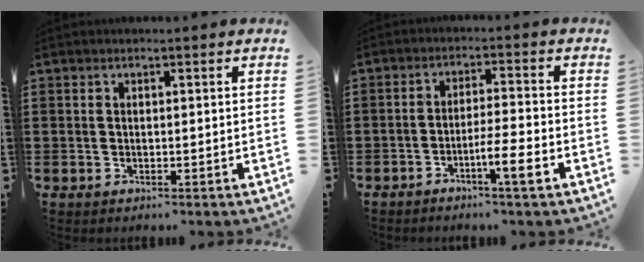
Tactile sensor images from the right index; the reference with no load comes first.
{"total": 5.2, "force": [-3.0, 0.2, 4.3], "torque": [-0.077, -0.006, -0.054]}